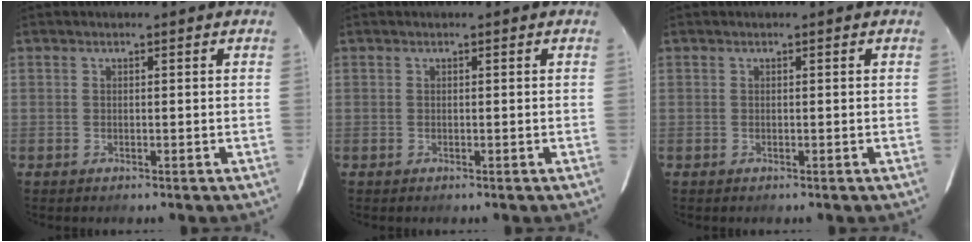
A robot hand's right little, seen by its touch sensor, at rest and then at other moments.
{"total": 0.0}
{"total": 0.0}